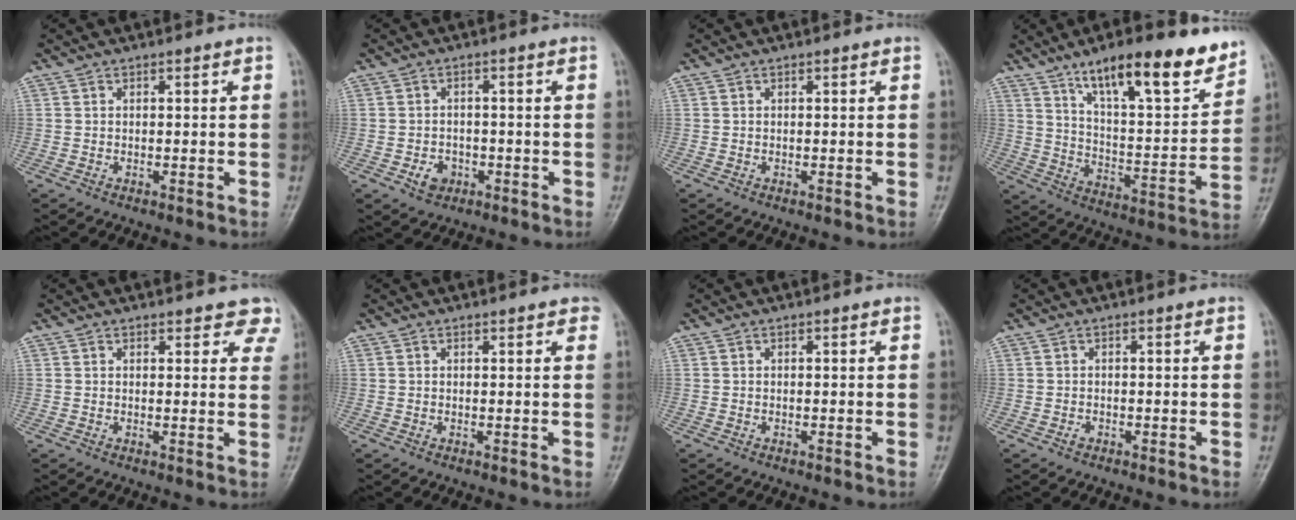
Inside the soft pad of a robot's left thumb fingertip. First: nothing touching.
{"total": 3.5, "force": [-1.5, 2.8, 1.6], "torque": [-0.014, 0.010, -0.021]}
{"total": 0.0}
{"total": 19.7, "force": [13.2, 5.4, 13.6], "torque": [-0.172, -0.063, 0.215]}
{"total": 5.0, "force": [4.1, 2.2, 1.7], "torque": [0.019, -0.017, 0.033]}
{"total": 1.6, "force": [1.0, 0.7, 1.0], "torque": [-0.005, 0.000, 0.008]}
{"total": 0.0}
{"total": 0.7, "force": [-0.4, 0.5, 0.3], "torque": [-0.003, 0.003, -0.009]}